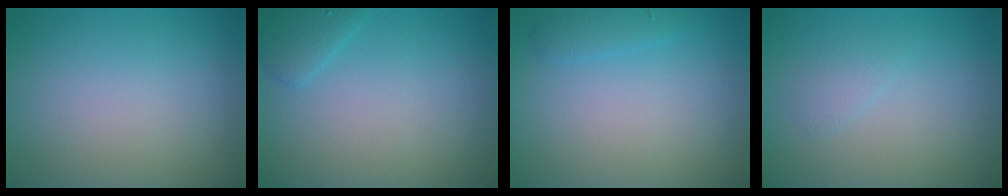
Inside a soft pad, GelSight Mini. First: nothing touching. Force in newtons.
{"total": 1.6, "press": 1.6, "slide": 0.1}
{"total": 1.2, "press": 1.2, "slide": 0.1}
{"total": 0.9, "press": 0.9, "slide": 0.1}